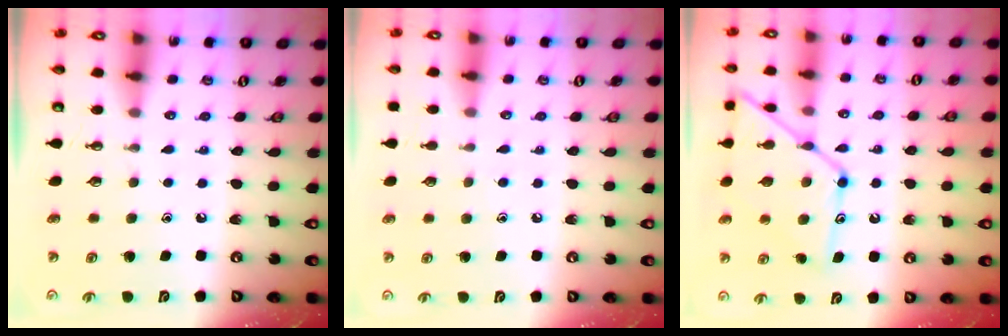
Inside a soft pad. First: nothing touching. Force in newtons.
{"total": 4.6, "press": 4.6, "slide": 0.5}
{"total": 13.7, "press": 13.7, "slide": 1.0}